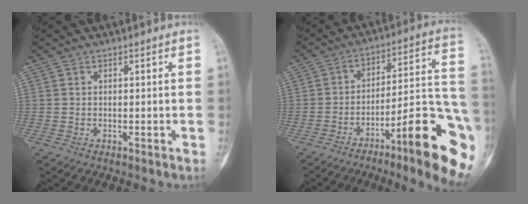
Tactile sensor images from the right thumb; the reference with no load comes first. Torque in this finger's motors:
{"motor_torque": [0.75, 0.84, 1.26, -1.31, 0.13]}